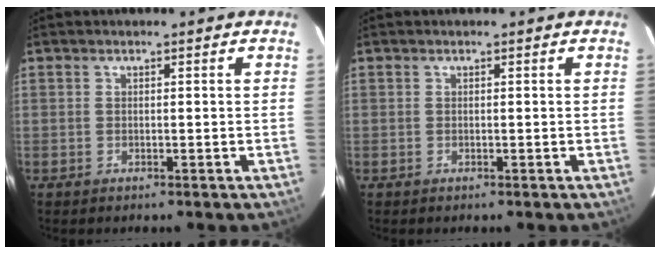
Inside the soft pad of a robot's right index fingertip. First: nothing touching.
{"total": 0.0}